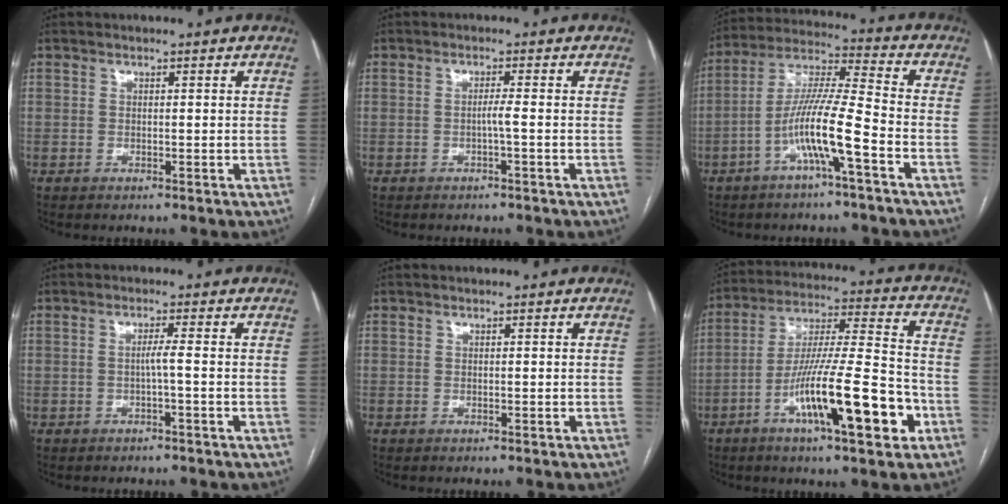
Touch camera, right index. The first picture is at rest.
{"total": 1.4, "force": [-0.5, -0.4, 1.2], "torque": [-0.021, 0.001, -0.010]}
{"total": 11.4, "force": [-4.6, 0.0, 10.4], "torque": [-0.204, 0.013, -0.088]}
{"total": 1.7, "force": [-0.4, -0.4, 1.6], "torque": [-0.029, 0.001, -0.008]}
{"total": 0.0}
{"total": 17.8, "force": [-7.2, 1.8, 16.2], "torque": [-0.277, -0.004, -0.117]}